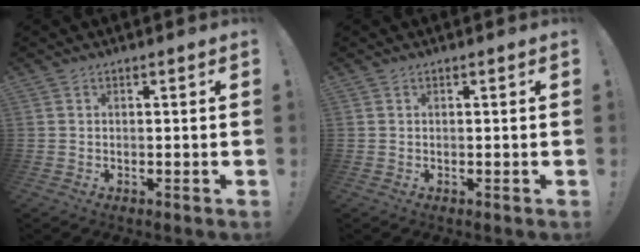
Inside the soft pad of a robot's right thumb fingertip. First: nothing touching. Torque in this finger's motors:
{"motor_torque": [-0.07, 0.22, -0.02, 0.04, 0.00]}